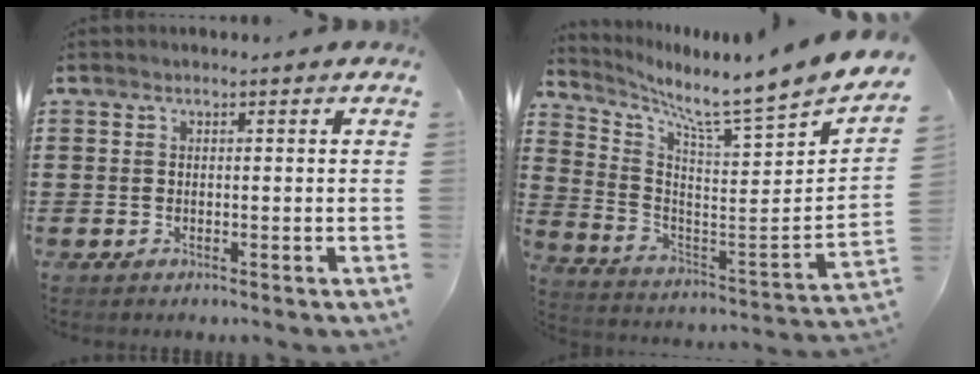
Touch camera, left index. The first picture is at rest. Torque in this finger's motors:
{"motor_torque": [0.85, -1.29, 0.48, 0.17]}